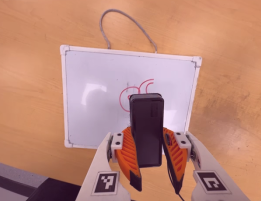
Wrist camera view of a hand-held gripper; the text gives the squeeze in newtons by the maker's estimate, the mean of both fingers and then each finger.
{"total": 10.8, "left": 9.5, "right": 12.1}